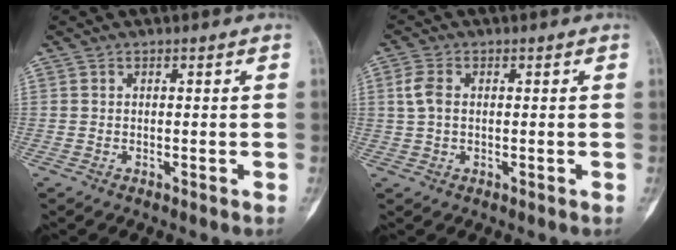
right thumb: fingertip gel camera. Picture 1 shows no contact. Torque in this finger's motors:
{"motor_torque": [0.13, 0.43, 0.37, 0.29, 0.07]}